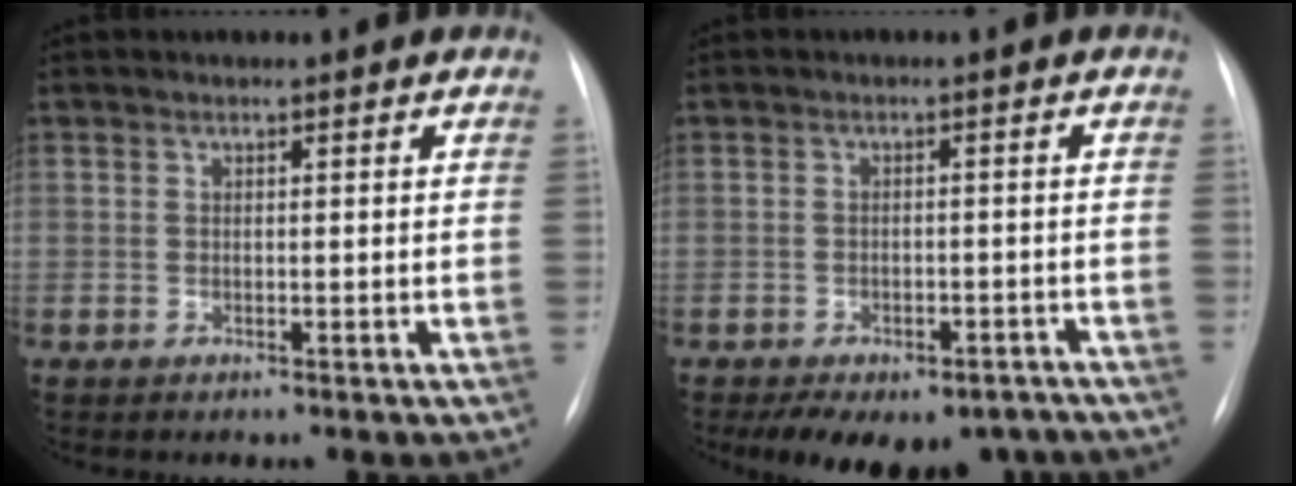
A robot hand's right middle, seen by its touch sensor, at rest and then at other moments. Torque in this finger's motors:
{"motor_torque": [0.45, -0.40, 0.25, 0.08]}